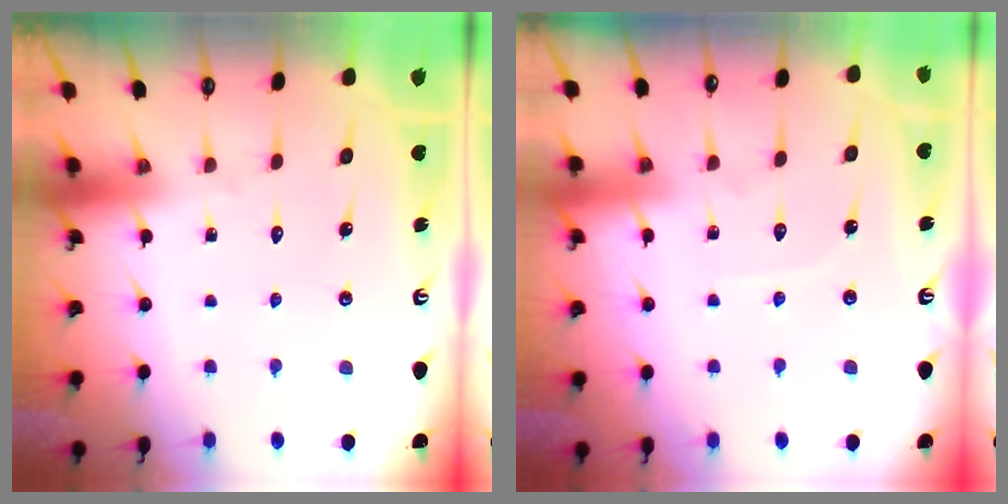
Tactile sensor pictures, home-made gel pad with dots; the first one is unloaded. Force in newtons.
{"total": 4.3, "press": 4.3, "slide": 0.6}